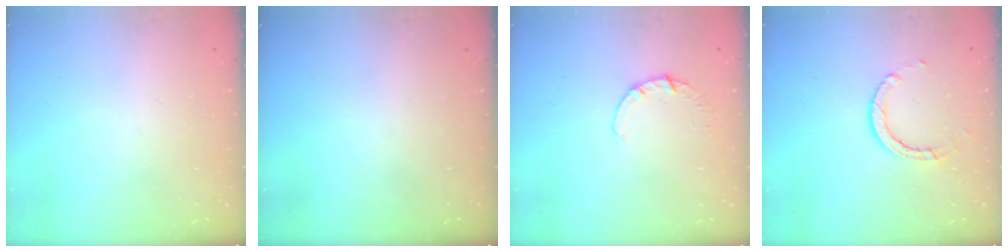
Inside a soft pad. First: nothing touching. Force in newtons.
{"total": 0.0}
{"total": 1.9, "press": 1.9, "slide": 0.3}
{"total": 4.9, "press": 4.9, "slide": 0.5}